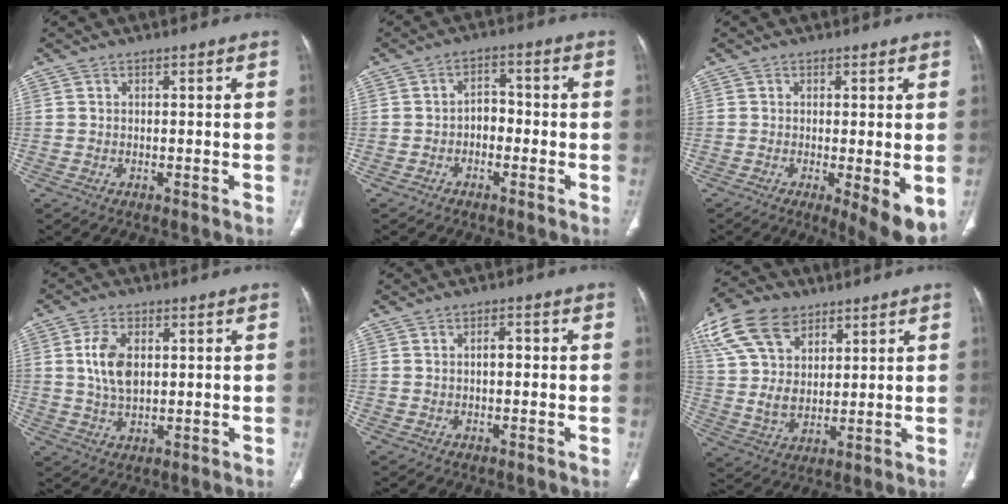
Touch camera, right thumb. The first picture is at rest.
{"total": 3.6, "force": [-1.2, 2.6, 2.2], "torque": [-0.015, 0.021, -0.030]}
{"total": 7.6, "force": [-1.9, 2.0, 7.1], "torque": [-0.100, -0.023, -0.027]}
{"total": 7.2, "force": [1.4, 4.3, 5.7], "torque": [-0.106, -0.006, 0.027]}
{"total": 1.6, "force": [-0.1, 0.9, 1.4], "torque": [-0.017, 0.006, -0.004]}
{"total": 16.6, "force": [8.8, 10.5, 9.4], "torque": [-0.179, -0.011, 0.172]}